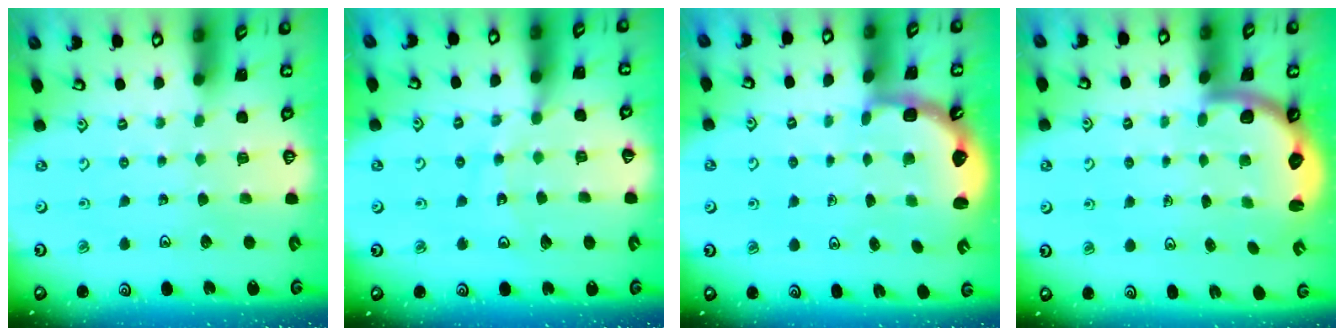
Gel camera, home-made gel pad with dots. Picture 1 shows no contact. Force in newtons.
{"total": 10.3, "press": 10.3, "slide": 1.3}
{"total": 2.6, "press": 2.3, "slide": 1.3}
{"total": 2.8, "press": 2.5, "slide": 1.3}